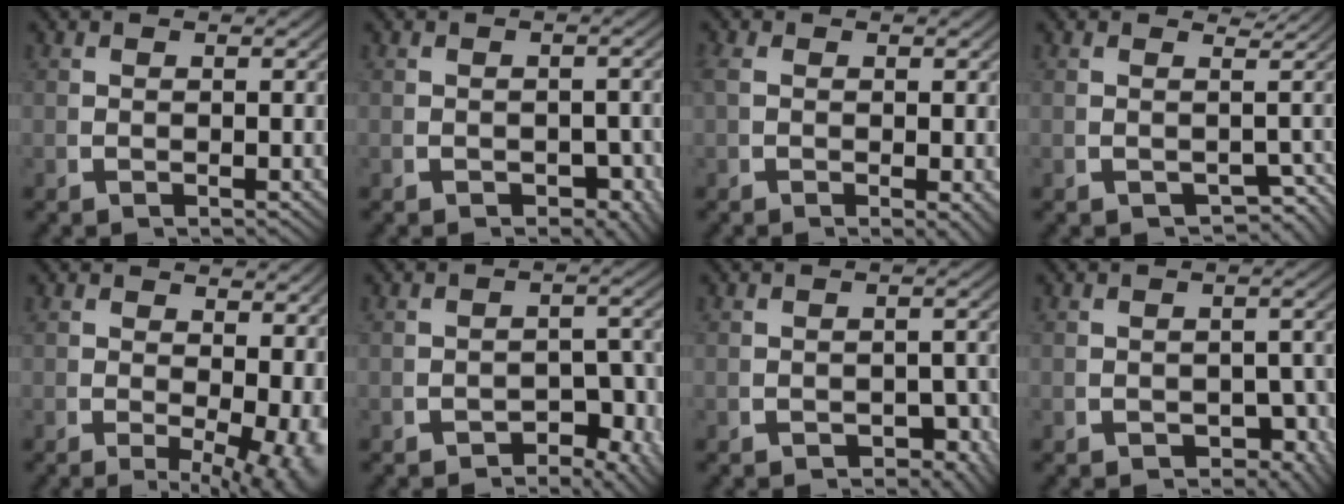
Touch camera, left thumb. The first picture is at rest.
{"total": 1.9, "force": [-0.9, 1.4, 1.0], "torque": [-0.014, -0.011, -0.014]}
{"total": 1.7, "force": [-0.1, 0.7, 1.6], "torque": [-0.034, -0.007, 0.006]}
{"total": 3.5, "force": [-0.8, 2.5, 2.2], "torque": [-0.017, -0.017, -0.011]}
{"total": 5.3, "force": [-0.4, 2.8, 4.5], "torque": [-0.054, -0.029, 0.006]}
{"total": 3.8, "force": [-2.5, 2.0, 2.1], "torque": [-0.029, -0.014, -0.039]}
{"total": 2.3, "force": [-1.6, 1.3, 1.0], "torque": [-0.009, -0.011, -0.025]}
{"total": 2.8, "force": [-1.5, 1.9, 1.5], "torque": [-0.017, -0.016, -0.021]}